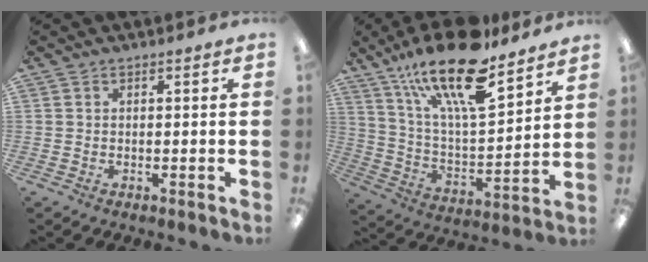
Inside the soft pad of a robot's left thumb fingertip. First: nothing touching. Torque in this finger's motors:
{"motor_torque": [0.43, 0.41, 1.51, -1.26, 0.52]}